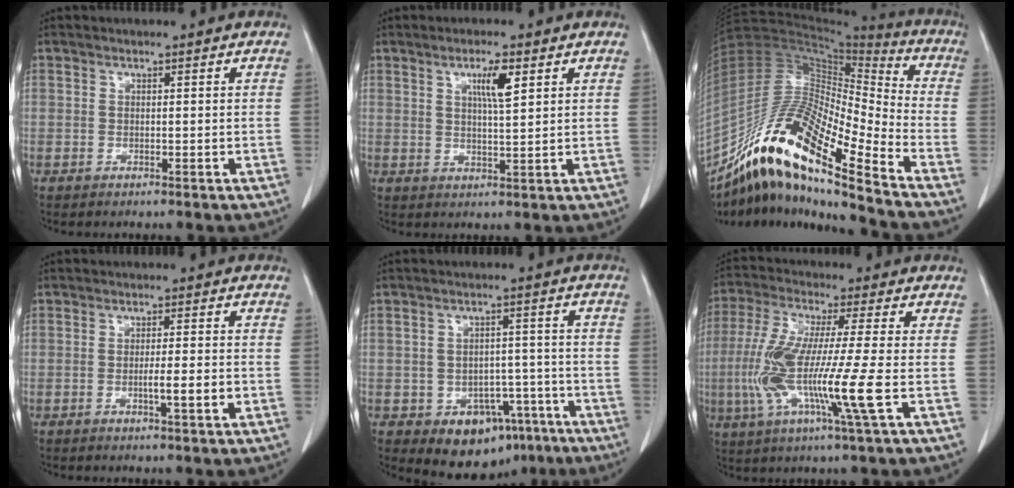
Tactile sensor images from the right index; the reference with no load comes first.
{"total": 4.6, "force": [2.1, 0.4, 4.1], "torque": [-0.070, -0.001, 0.036]}
{"total": 22.0, "force": [-15.7, 2.1, 15.4], "torque": [-0.314, -0.006, -0.290]}
{"total": 4.0, "force": [-1.2, 0.1, 3.9], "torque": [-0.062, -0.004, -0.017]}
{"total": 9.9, "force": [-5.8, 6.9, 4.2], "torque": [-0.035, 0.027, -0.071]}
{"total": 14.4, "force": [-3.0, -0.2, 14.1], "torque": [-0.295, -0.024, -0.067]}